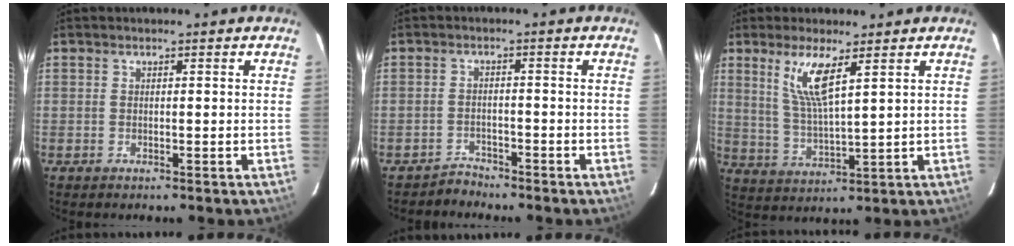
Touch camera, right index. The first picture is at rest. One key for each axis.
{"total": 2.6, "fx": -2.4, "fy": 0.9, "fz": -0.3, "tx": 0.006, "ty": 0.005, "tz": -0.045}
{"total": 7.9, "fx": 4.2, "fy": 1.0, "fz": 6.7, "tx": -0.135, "ty": -0.013, "tz": 0.089}